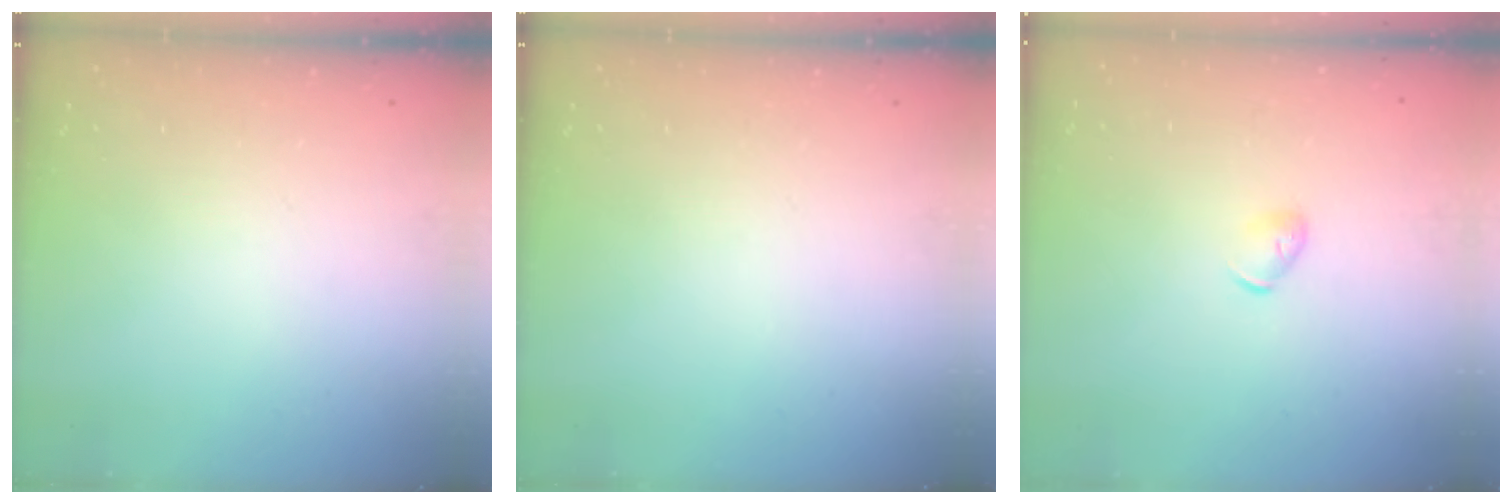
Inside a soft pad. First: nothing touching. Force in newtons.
{"total": 0.0}
{"total": 5.0, "press": 4.9, "slide": 1.1}